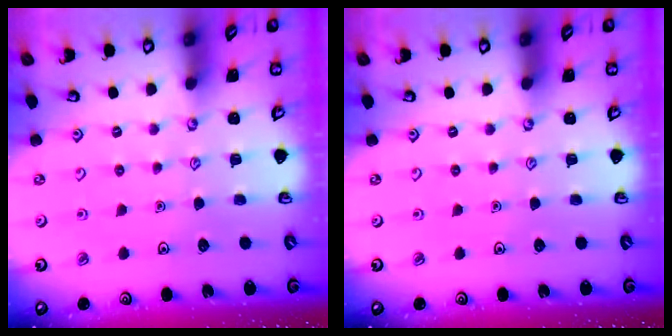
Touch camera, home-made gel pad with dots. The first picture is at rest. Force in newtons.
{"total": 0.0}